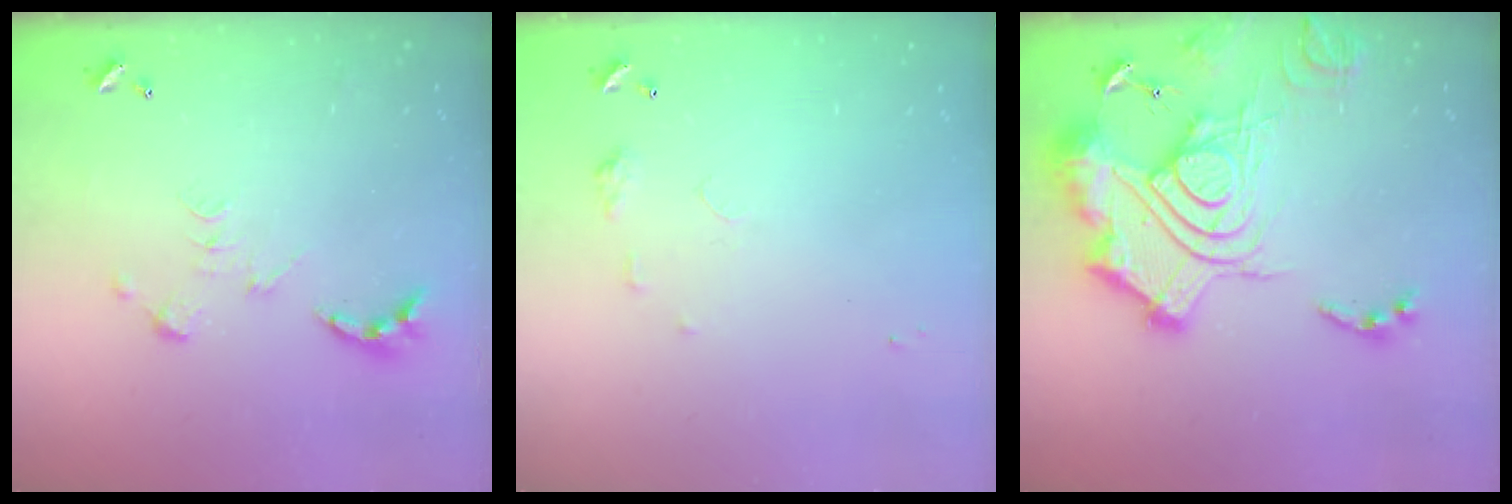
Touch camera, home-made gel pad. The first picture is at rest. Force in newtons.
{"total": 4.5, "press": 4.4, "slide": 0.5}
{"total": 26.0, "press": 25.8, "slide": 3.2}